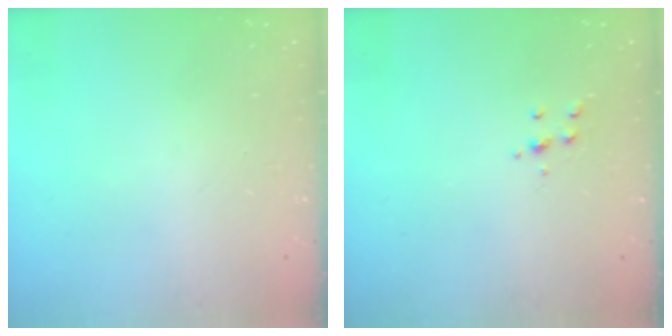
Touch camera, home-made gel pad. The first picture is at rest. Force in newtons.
{"total": 4.8, "press": 4.8, "slide": 0.5}